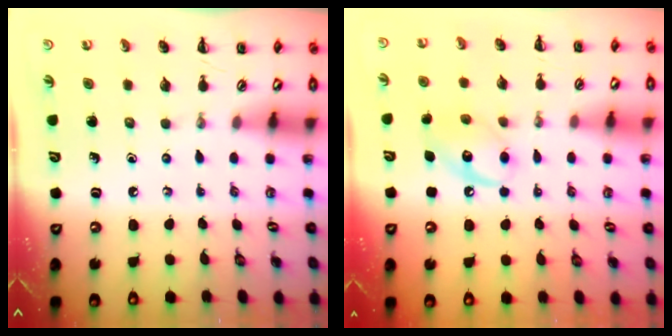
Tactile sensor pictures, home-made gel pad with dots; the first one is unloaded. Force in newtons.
{"total": 10.7, "press": 10.6, "slide": 0.7}